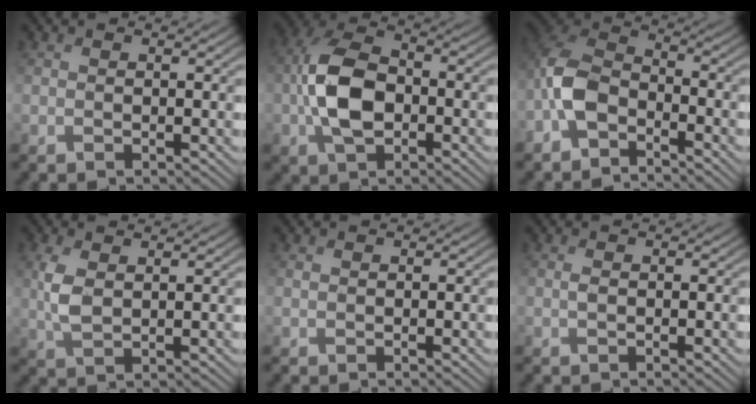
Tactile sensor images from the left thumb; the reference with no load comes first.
{"total": 9.1, "force": [-1.4, 5.3, 7.3], "torque": [-0.159, 0.015, -0.039]}
{"total": 7.3, "force": [-3.7, 4.1, 4.7], "torque": [-0.107, 0.011, -0.094]}
{"total": 3.8, "force": [1.7, 1.5, 3.0], "torque": [-0.079, 0.010, 0.037]}
{"total": 0.7, "force": [0.7, -0.1, -0.1], "torque": [0.004, 0.003, 0.011]}
{"total": 0.7, "force": [0.5, 0.0, 0.5], "torque": [-0.012, 0.006, 0.009]}